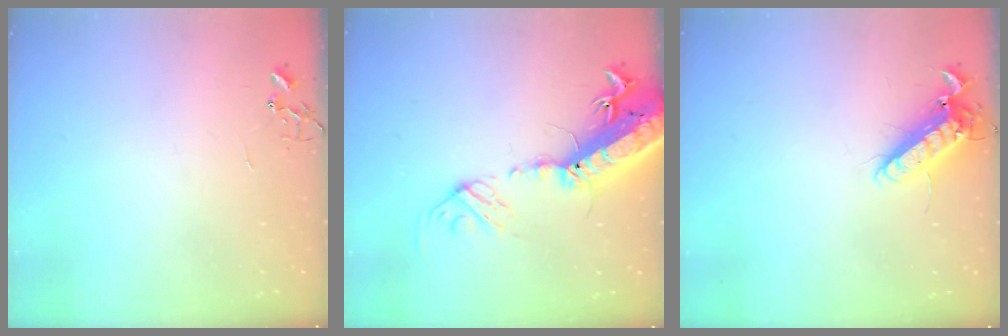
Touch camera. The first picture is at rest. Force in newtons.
{"total": 23.3, "press": 22.7, "slide": 5.2}
{"total": 12.5, "press": 12.3, "slide": 2.1}